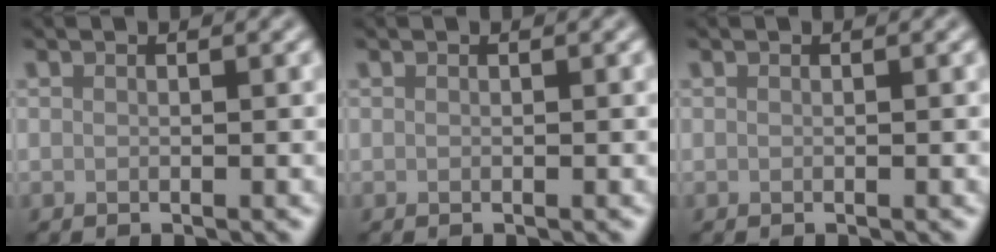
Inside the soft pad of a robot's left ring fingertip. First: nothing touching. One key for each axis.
{"total": 0.0}
{"total": 0.0}